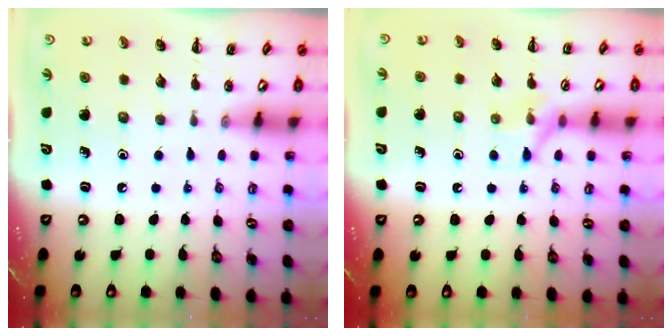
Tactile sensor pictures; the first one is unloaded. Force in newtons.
{"total": 7.3, "press": 7.3, "slide": 0.6}